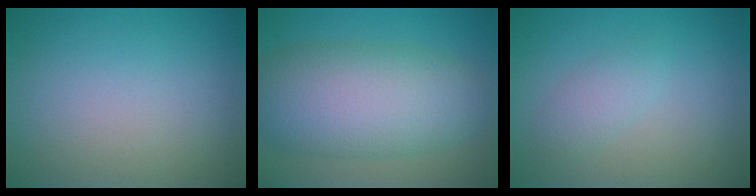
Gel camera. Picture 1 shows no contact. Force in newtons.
{"total": 9.6, "press": 9.6, "slide": 0.1}
{"total": 1.8, "press": 1.8, "slide": 0.1}